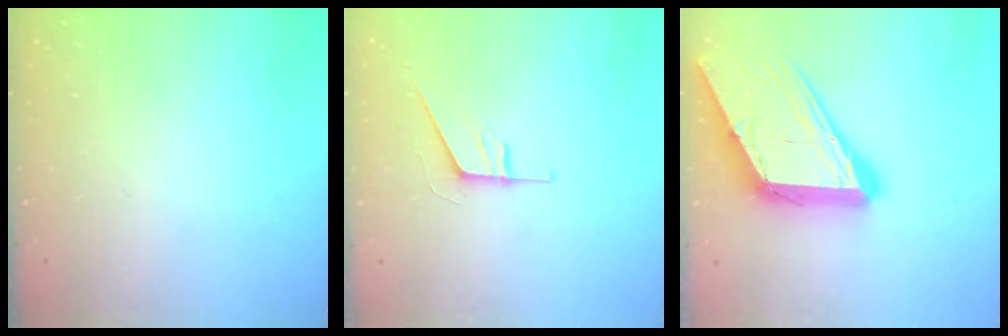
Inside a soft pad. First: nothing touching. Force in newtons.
{"total": 5.9, "press": 5.9, "slide": 0.6}
{"total": 23.4, "press": 23.3, "slide": 2.5}